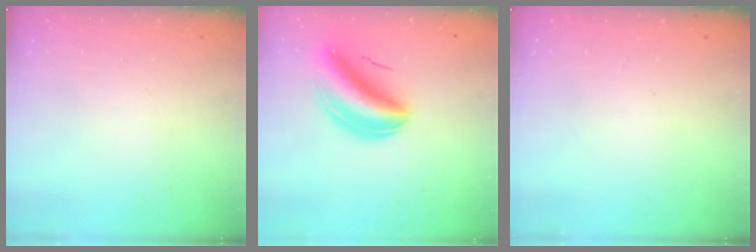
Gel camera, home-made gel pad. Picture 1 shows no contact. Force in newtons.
{"total": 9.2, "press": 8.8, "slide": 2.9}
{"total": 0.0}